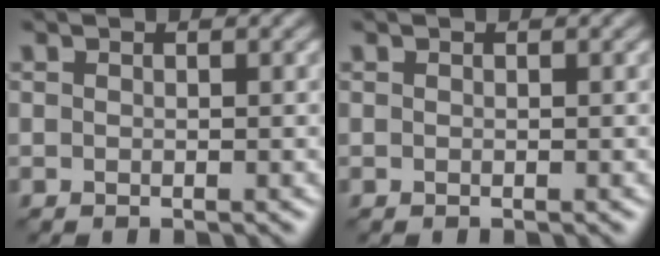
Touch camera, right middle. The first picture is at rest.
{"total": 0.0}